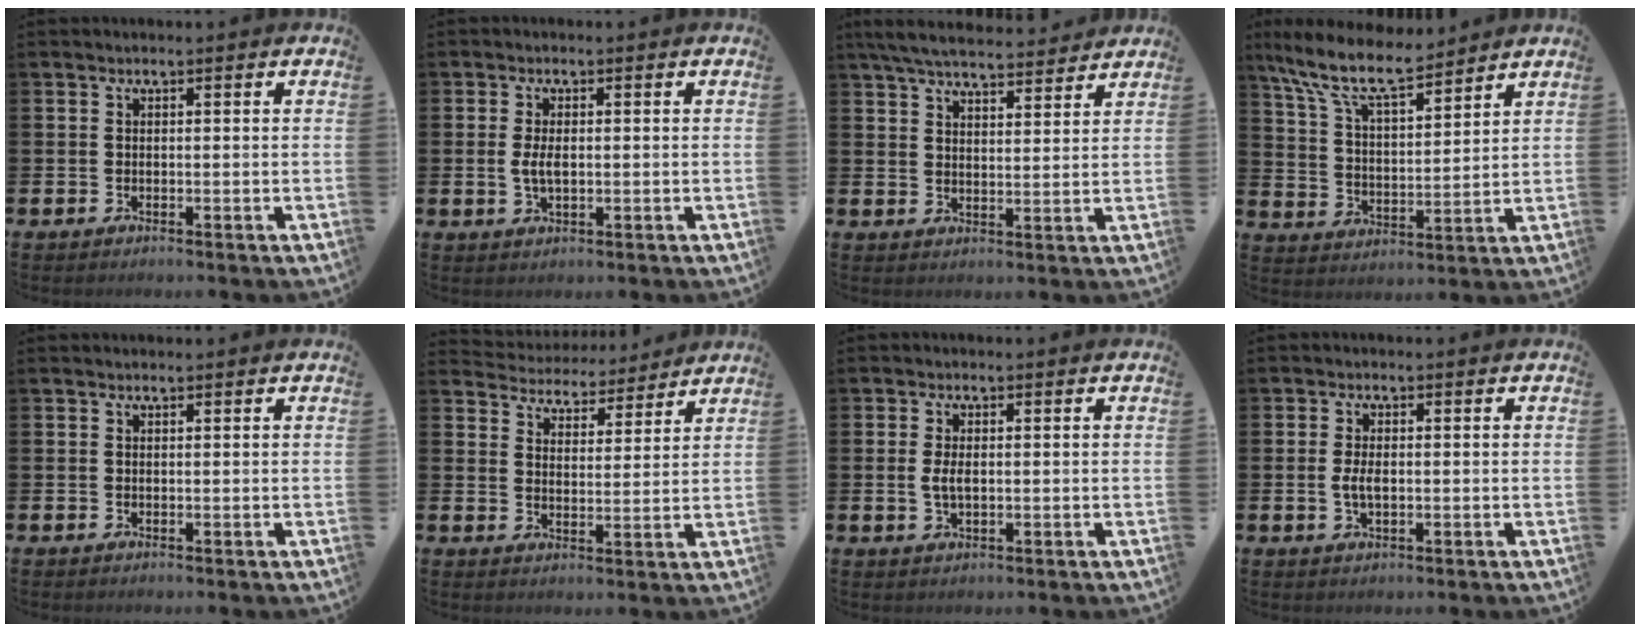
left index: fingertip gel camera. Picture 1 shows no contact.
{"total": 2.8, "force": [0.0, 1.3, 2.4], "torque": [-0.042, 0.004, -0.004]}
{"total": 6.3, "force": [6.0, 1.1, 1.6], "torque": [-0.043, -0.032, 0.107]}
{"total": 10.0, "force": [8.7, 2.4, 4.4], "torque": [-0.119, -0.046, 0.154]}
{"total": 0.0}
{"total": 4.5, "force": [4.3, 1.1, -0.4], "torque": [-0.011, -0.038, 0.072]}
{"total": 2.4, "force": [0.0, 1.1, 2.1], "torque": [-0.036, 0.002, -0.003]}
{"total": 2.5, "force": [-0.1, 1.2, 2.2], "torque": [-0.037, 0.003, -0.006]}